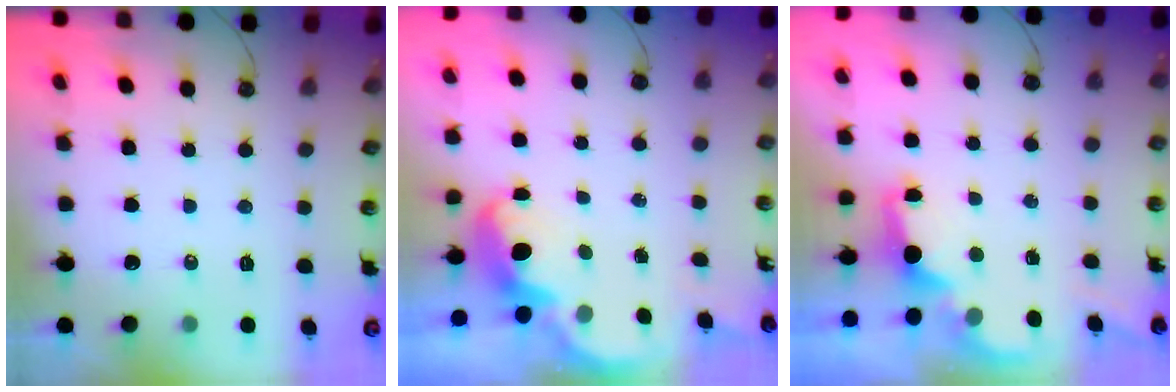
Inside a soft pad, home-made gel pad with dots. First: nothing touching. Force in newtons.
{"total": 2.5, "press": 2.5, "slide": 0.6}
{"total": 2.1, "press": 1.9, "slide": 0.8}